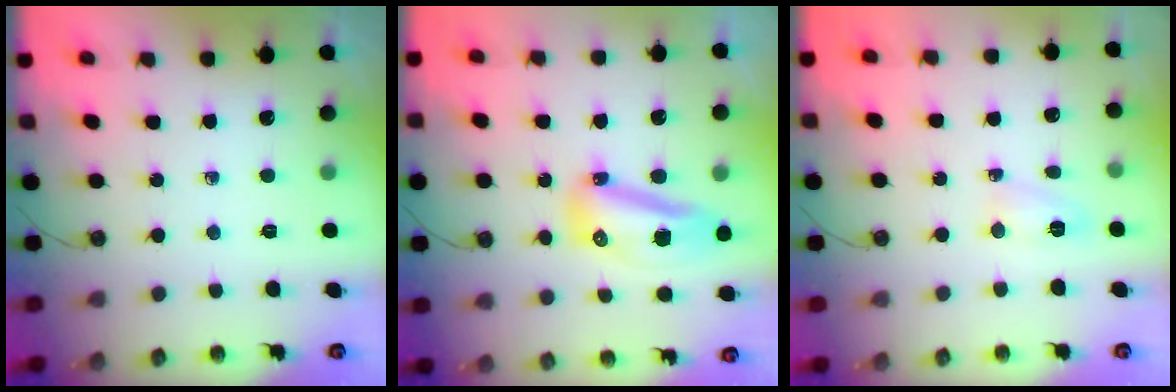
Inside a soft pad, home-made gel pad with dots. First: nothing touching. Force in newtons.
{"total": 15.3, "press": 13.8, "slide": 6.6}
{"total": 3.9, "press": 3.9, "slide": 0.5}